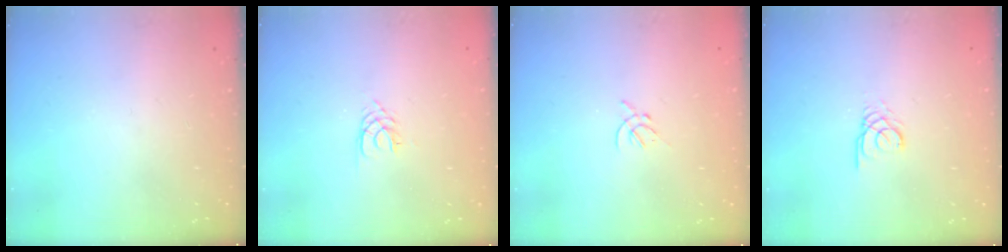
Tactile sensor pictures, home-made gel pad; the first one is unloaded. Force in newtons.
{"total": 1.7, "press": 1.7, "slide": 0.2}
{"total": 1.4, "press": 1.3, "slide": 0.5}
{"total": 2.3, "press": 2.3, "slide": 0.2}